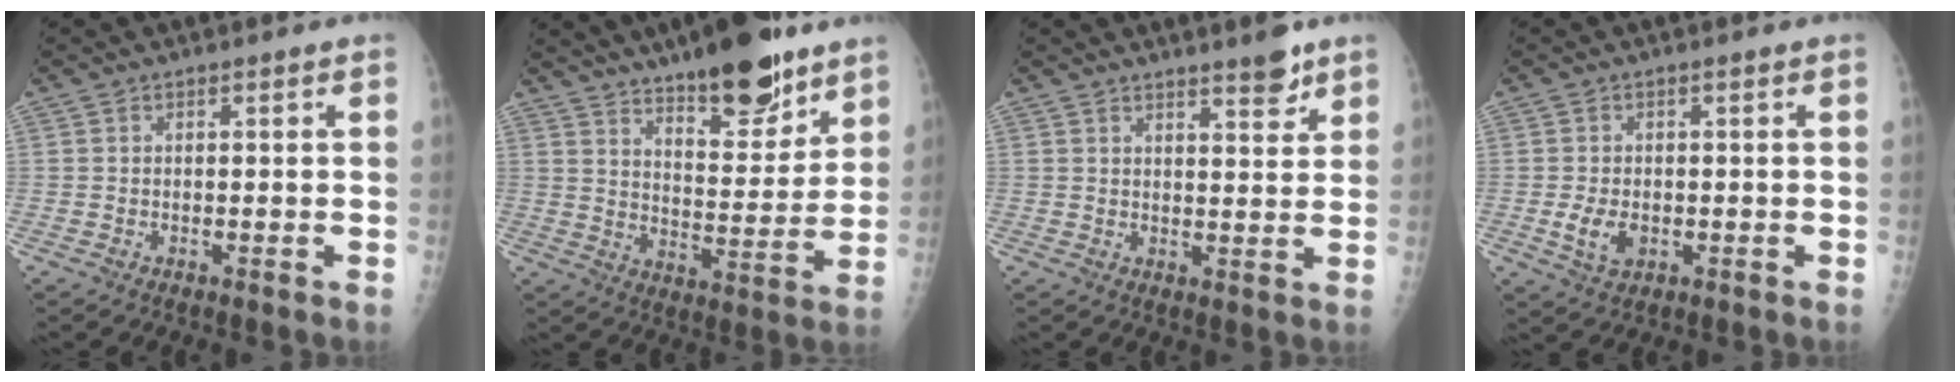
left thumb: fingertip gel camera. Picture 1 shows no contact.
{"total": 16.6, "force": [11.8, 5.4, 10.4], "torque": [-0.119, -0.072, 0.188]}
{"total": 4.6, "force": [3.6, 1.0, 2.8], "torque": [-0.029, -0.028, 0.050]}
{"total": 4.2, "force": [-0.8, 2.7, 3.1], "torque": [-0.057, -0.005, -0.009]}